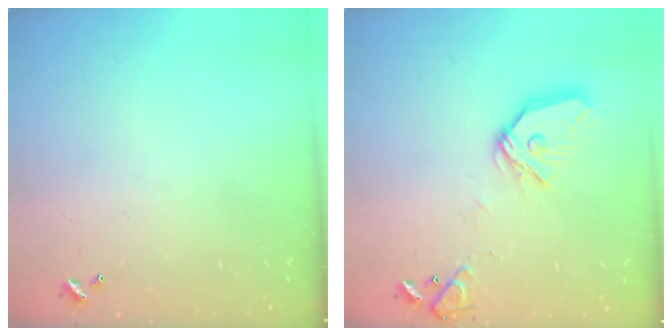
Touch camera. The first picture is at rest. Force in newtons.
{"total": 14.7, "press": 14.6, "slide": 1.9}